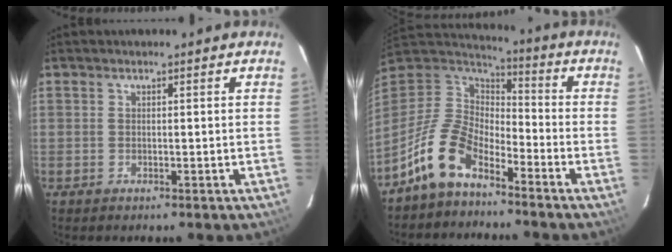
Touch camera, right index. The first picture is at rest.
{"total": 12.4, "force": [-8.1, 5.9, 7.2], "torque": [-0.156, 0.013, -0.165]}